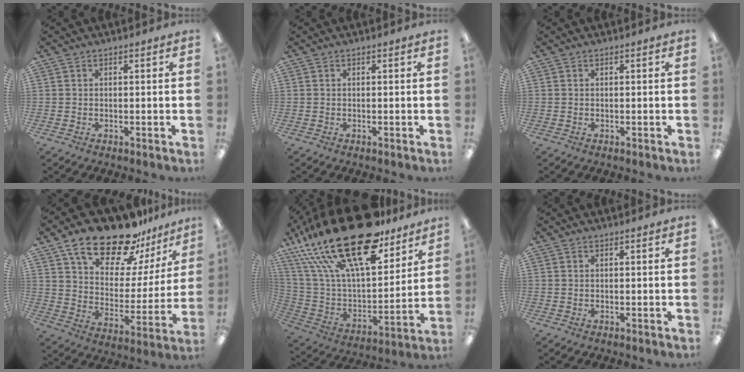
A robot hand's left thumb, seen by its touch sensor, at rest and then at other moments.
{"total": 0.0}
{"total": 0.0}
{"total": 21.6, "force": [16.5, 9.0, 10.5], "torque": [-0.175, -0.114, 0.287]}
{"total": 29.3, "force": [19.6, 10.9, 18.8], "torque": [-0.372, -0.126, 0.330]}
{"total": 0.0}